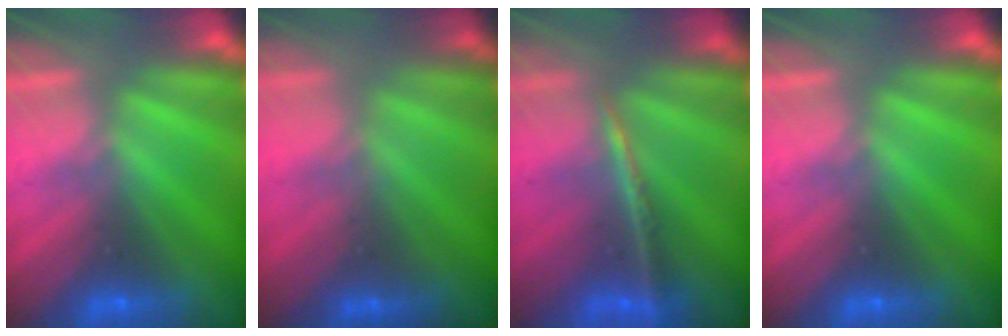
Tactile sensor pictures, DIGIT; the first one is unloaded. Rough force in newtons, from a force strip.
{"total": 1.4}
{"total": 2.0}
{"total": 0.0}